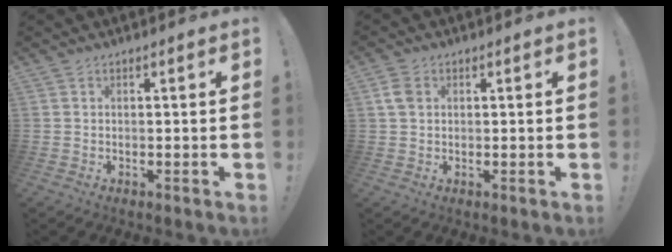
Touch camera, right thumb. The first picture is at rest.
{"total": 4.1, "force": [1.2, 2.7, 2.8], "torque": [-0.048, 0.006, 0.024]}